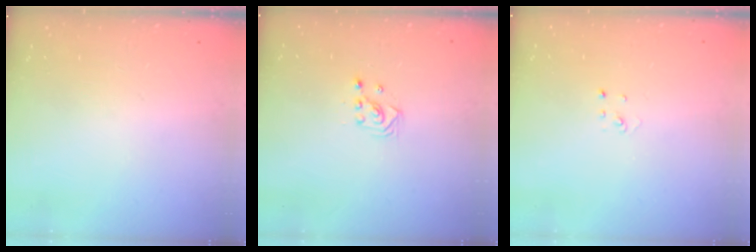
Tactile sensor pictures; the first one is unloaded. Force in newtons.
{"total": 2.2, "press": 2.2, "slide": 0.2}
{"total": 2.0, "press": 2.0, "slide": 0.1}